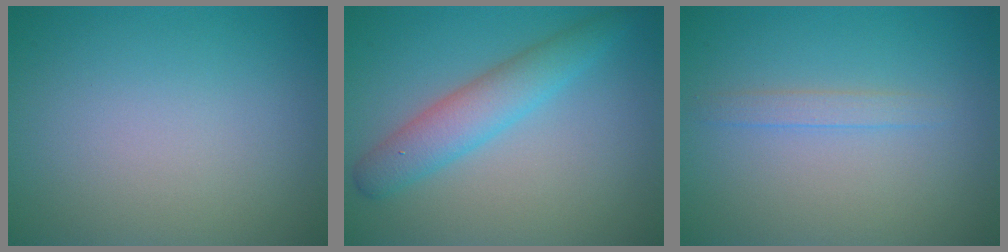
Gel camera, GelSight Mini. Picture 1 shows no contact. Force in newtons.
{"total": 3.9, "press": 3.9, "slide": 0.1}
{"total": 1.1, "press": 1.1, "slide": 0.0}